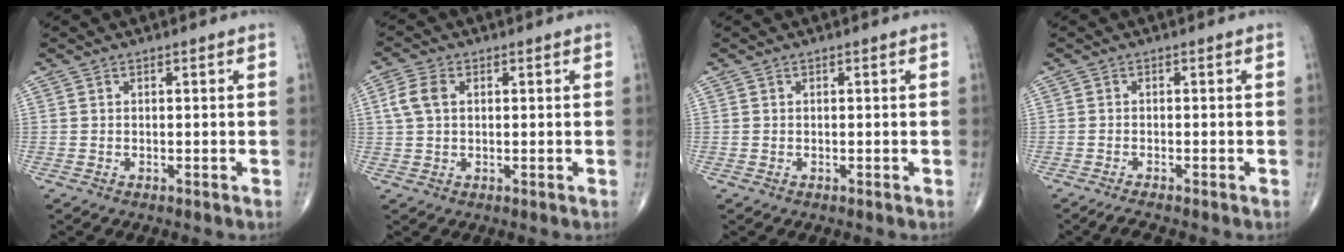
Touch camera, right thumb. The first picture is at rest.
{"total": 4.6, "force": [1.0, 3.0, 3.3], "torque": [-0.078, 0.010, 0.018]}
{"total": 0.0}
{"total": 2.0, "force": [-1.8, -0.1, 1.0], "torque": [-0.032, 0.000, -0.035]}